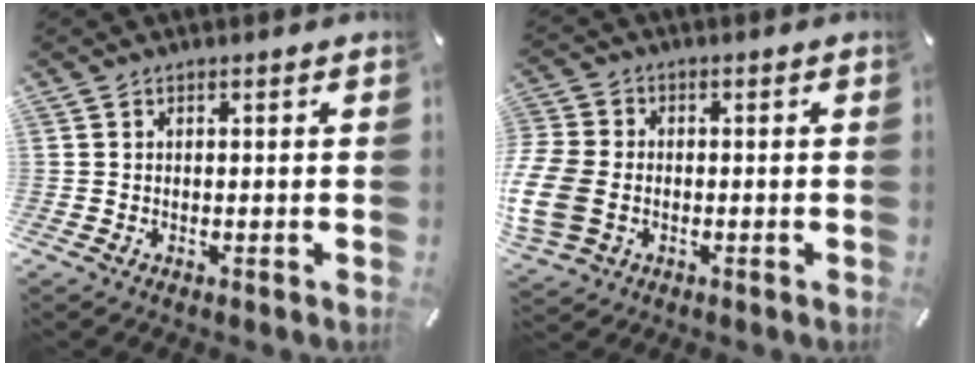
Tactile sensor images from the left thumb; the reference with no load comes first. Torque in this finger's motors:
{"motor_torque": [1.50, 1.81, 1.83, 0.43, 0.26]}